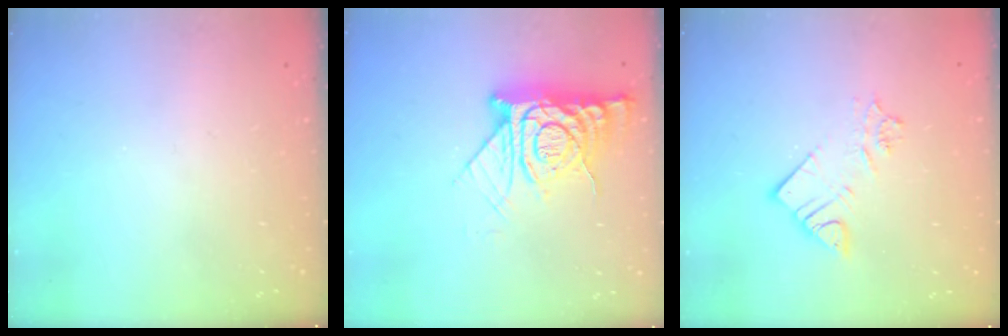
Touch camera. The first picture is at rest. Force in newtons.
{"total": 13.8, "press": 13.7, "slide": 1.3}
{"total": 6.6, "press": 6.6, "slide": 0.2}